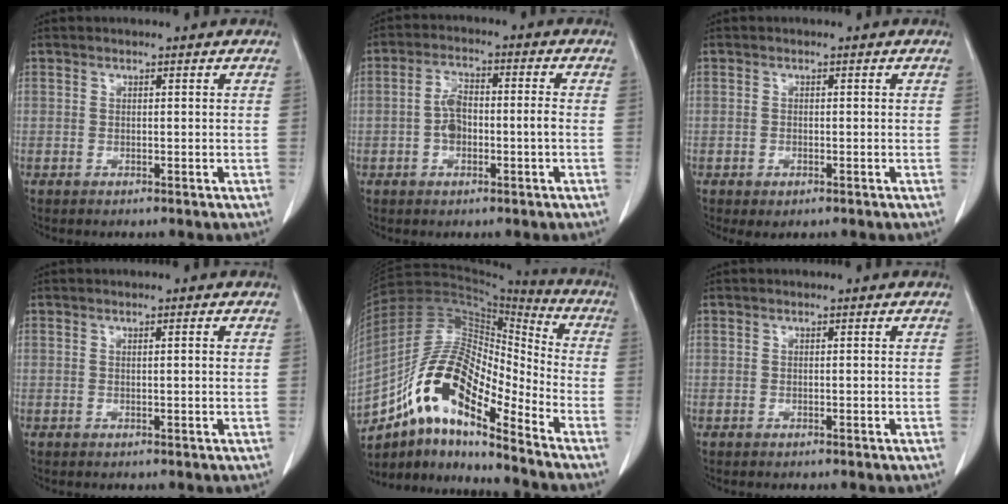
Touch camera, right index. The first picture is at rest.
{"total": 5.4, "force": [-1.2, 2.0, 4.9], "torque": [-0.105, 0.013, -0.022]}
{"total": 1.4, "force": [-0.7, 0.7, 1.0], "torque": [-0.018, -0.002, -0.003]}
{"total": 0.7, "force": [0.2, -0.1, 0.7], "torque": [-0.013, 0.001, 0.003]}
{"total": 15.9, "force": [-9.8, 4.2, 11.8], "torque": [-0.226, 0.035, -0.171]}
{"total": 0.0}